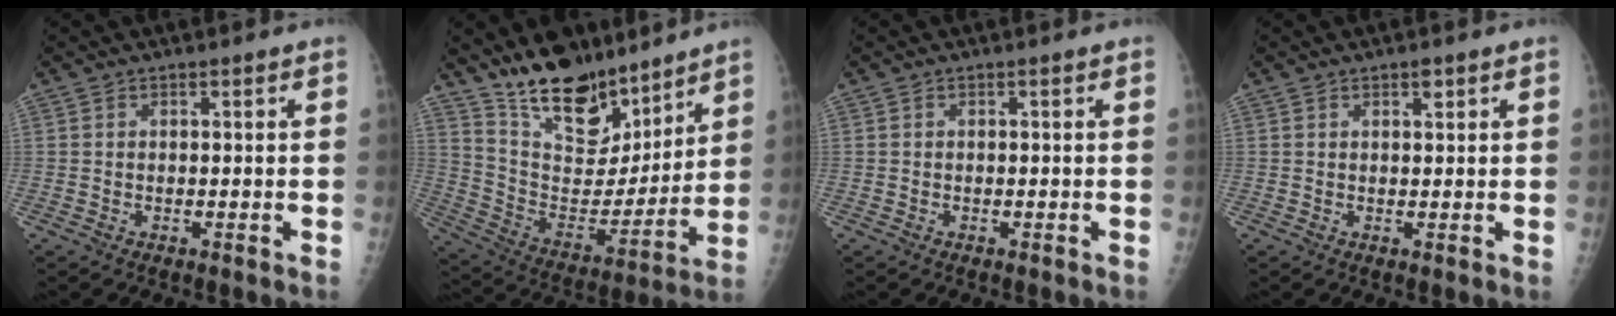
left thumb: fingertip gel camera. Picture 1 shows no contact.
{"total": 19.5, "force": [15.3, 8.3, 8.7], "torque": [-0.098, -0.100, 0.267]}
{"total": 0.0}
{"total": 1.6, "force": [1.0, 0.7, 1.0], "torque": [-0.007, -0.004, 0.013]}